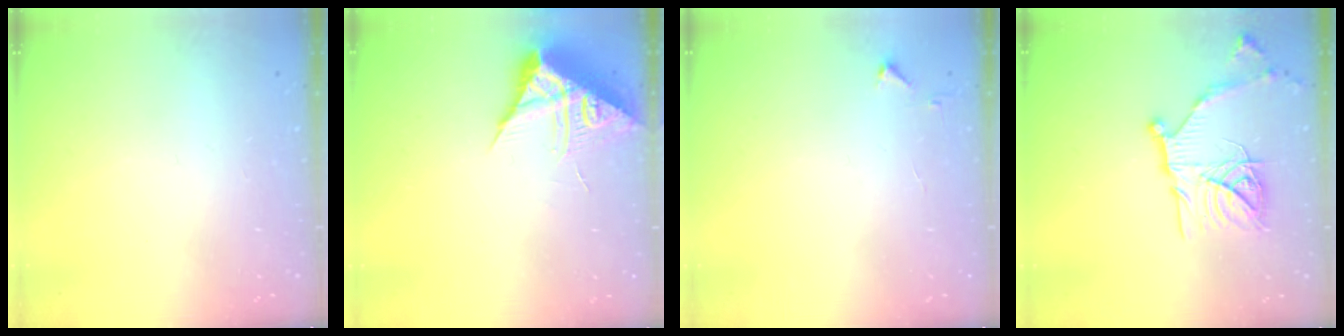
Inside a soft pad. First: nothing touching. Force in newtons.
{"total": 8.2, "press": 8.2, "slide": 0.7}
{"total": 2.8, "press": 2.8, "slide": 0.4}
{"total": 19.5, "press": 19.4, "slide": 1.7}